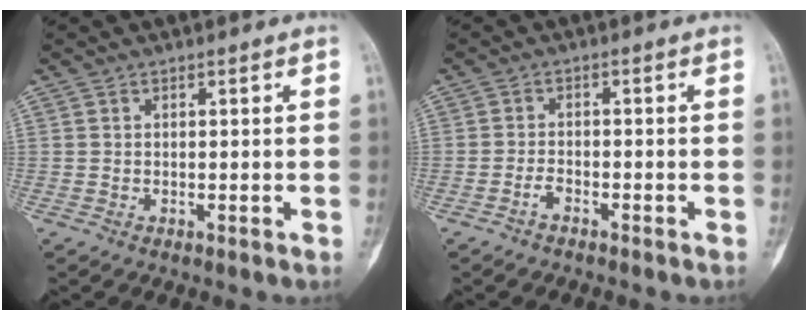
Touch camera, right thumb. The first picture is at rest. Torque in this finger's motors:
{"motor_torque": [-0.28, -0.01, 0.23, 0.18, -0.06]}